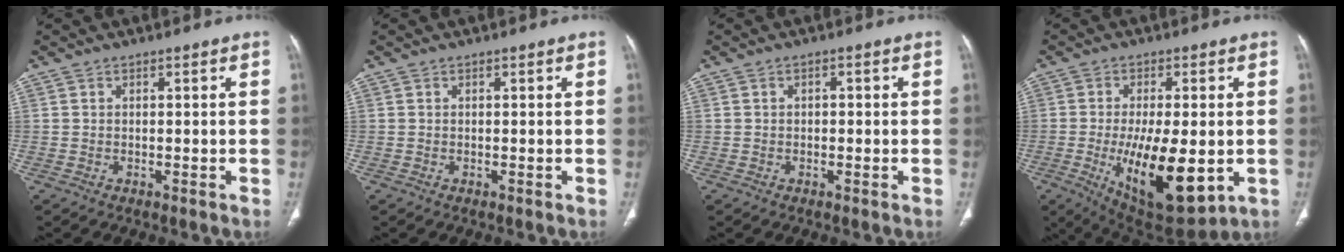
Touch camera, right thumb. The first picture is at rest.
{"total": 0.0}
{"total": 1.1, "force": [0.0, 0.8, 0.7], "torque": [-0.006, 0.005, -0.001]}
{"total": 17.2, "force": [-3.5, 6.9, 15.4], "torque": [-0.250, -0.022, -0.036]}